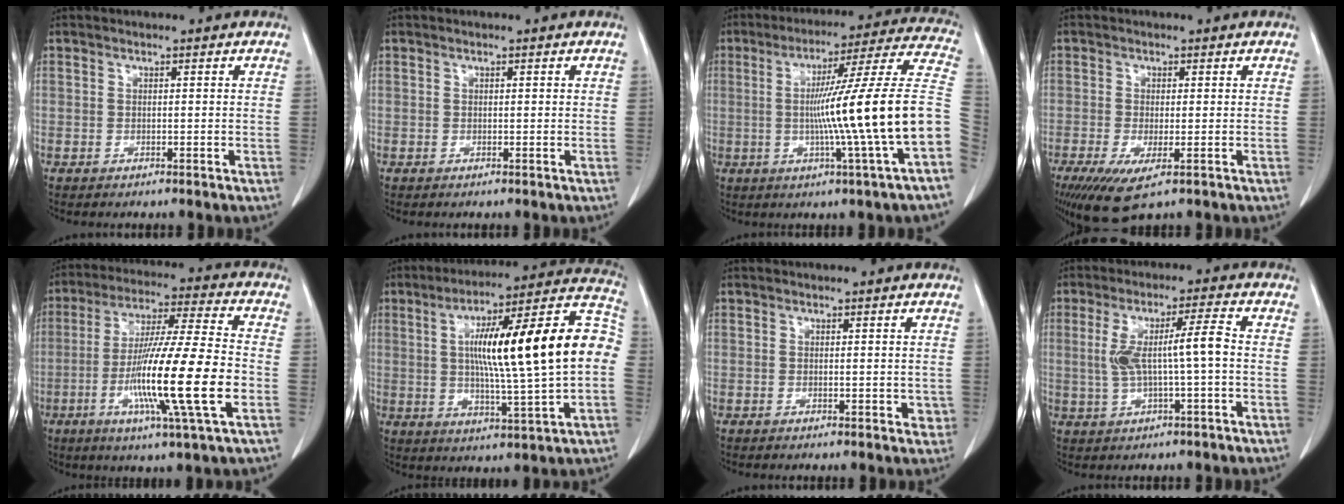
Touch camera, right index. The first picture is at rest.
{"total": 0.0}
{"total": 21.1, "force": [-3.2, -2.3, 20.7], "torque": [-0.251, 0.012, -0.062]}
{"total": 6.4, "force": [-3.2, 1.6, 5.3], "torque": [-0.092, -0.019, -0.050]}
{"total": 18.0, "force": [-4.4, -0.5, 17.5], "torque": [-0.322, -0.016, -0.082]}
{"total": 23.2, "force": [1.5, 1.9, 23.0], "torque": [-0.320, 0.037, 0.015]}
{"total": 2.1, "force": [-0.1, 1.1, 1.8], "torque": [-0.016, -0.002, 0.003]}
{"total": 7.7, "force": [0.1, 0.6, 7.7], "torque": [-0.151, 0.019, 0.005]}